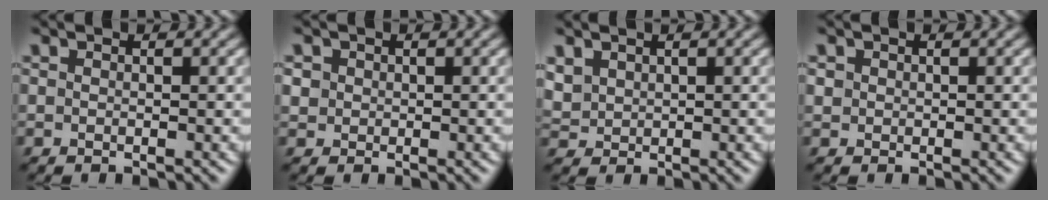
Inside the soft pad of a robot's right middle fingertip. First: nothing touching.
{"total": 1.2, "force": [0.2, 1.1, 0.2], "torque": [0.000, -0.004, 0.005]}
{"total": 1.9, "force": [1.1, 1.4, 0.7], "torque": [-0.024, 0.001, 0.029]}
{"total": 0.7, "force": [0.2, 0.7, 0.1], "torque": [0.003, -0.002, 0.005]}